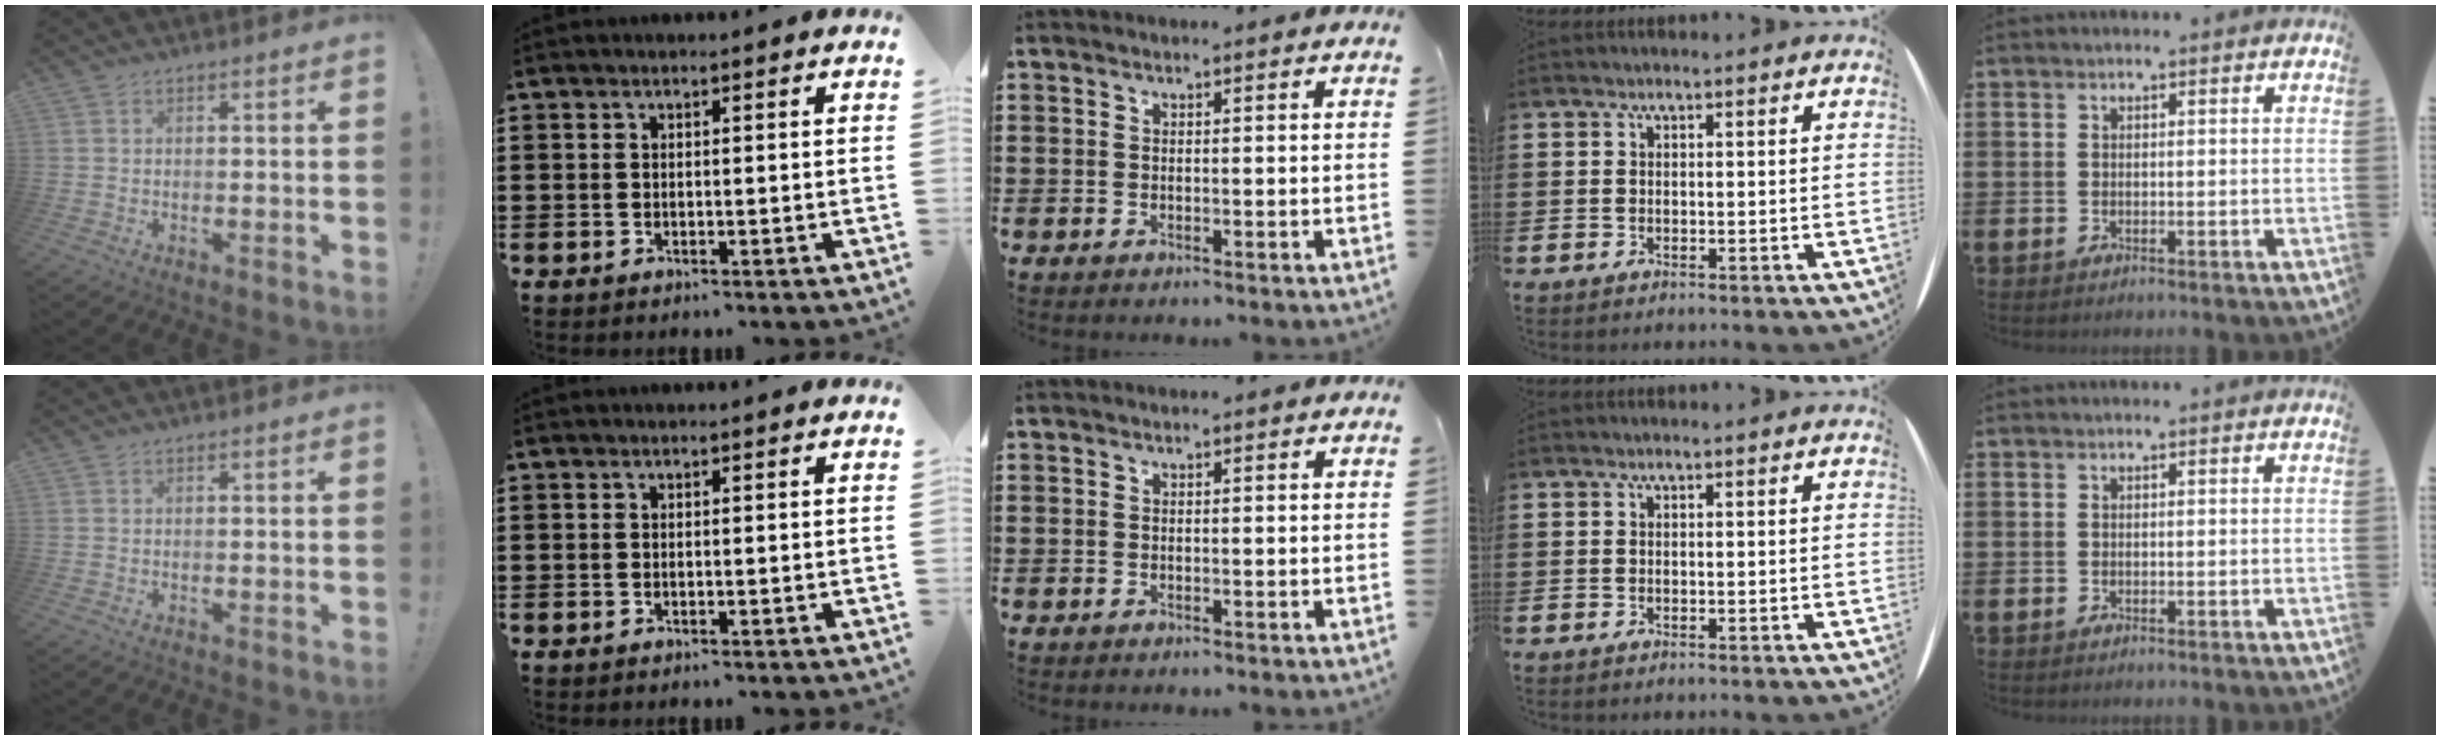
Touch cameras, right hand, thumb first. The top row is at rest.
{}